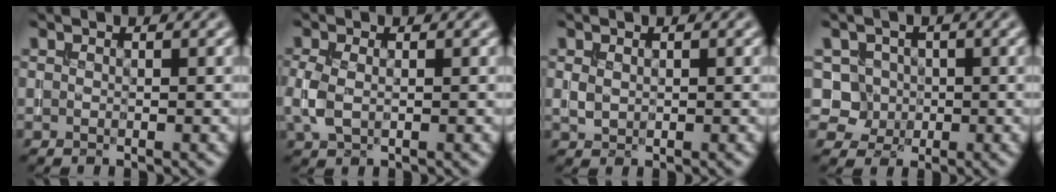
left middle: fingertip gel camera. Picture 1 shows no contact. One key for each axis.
{"total": 2.5, "fx": -0.1, "fy": 1.7, "fz": 1.8, "tx": -0.051, "ty": -0.001, "tz": 0.000}
{"total": 1.0, "fx": 0.3, "fy": 0.8, "fz": 0.5, "tx": -0.015, "ty": -0.001, "tz": 0.011}
{"total": 3.6, "fx": 0.5, "fy": 3.4, "fz": 1.0, "tx": -0.006, "ty": 0.010, "tz": 0.009}